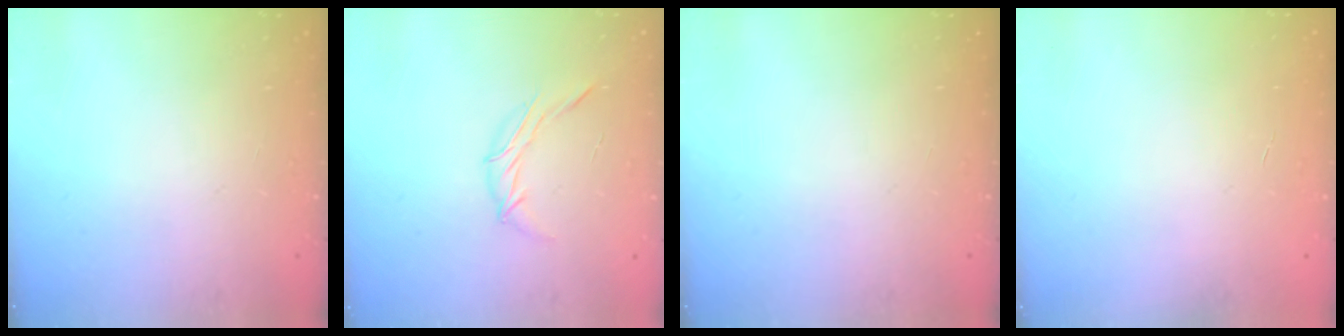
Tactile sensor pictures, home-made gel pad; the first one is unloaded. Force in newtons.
{"total": 5.5, "press": 5.4, "slide": 1.2}
{"total": 0.0}
{"total": 0.0}